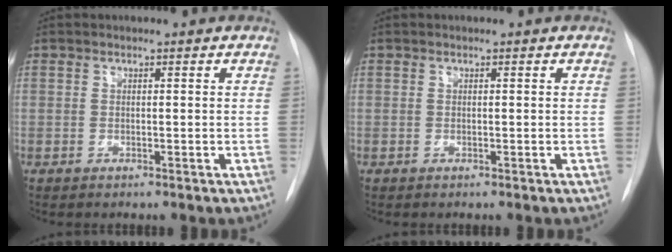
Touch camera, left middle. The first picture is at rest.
{"total": 0.0}